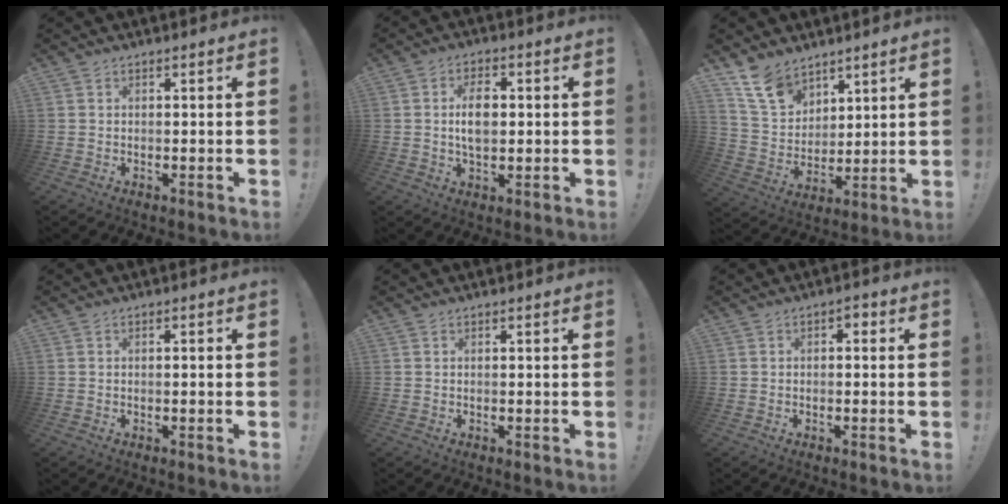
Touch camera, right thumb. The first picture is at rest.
{"total": 7.7, "force": [0.8, 4.7, 6.1], "torque": [-0.104, 0.002, 0.009]}
{"total": 12.6, "force": [9.4, 7.2, 4.4], "torque": [-0.098, -0.056, 0.185]}
{"total": 0.8, "force": [-0.3, -0.2, 0.7], "torque": [-0.013, 0.000, -0.005]}
{"total": 0.0}
{"total": 1.6, "force": [-0.7, 1.1, 1.0], "torque": [-0.010, 0.007, -0.016]}